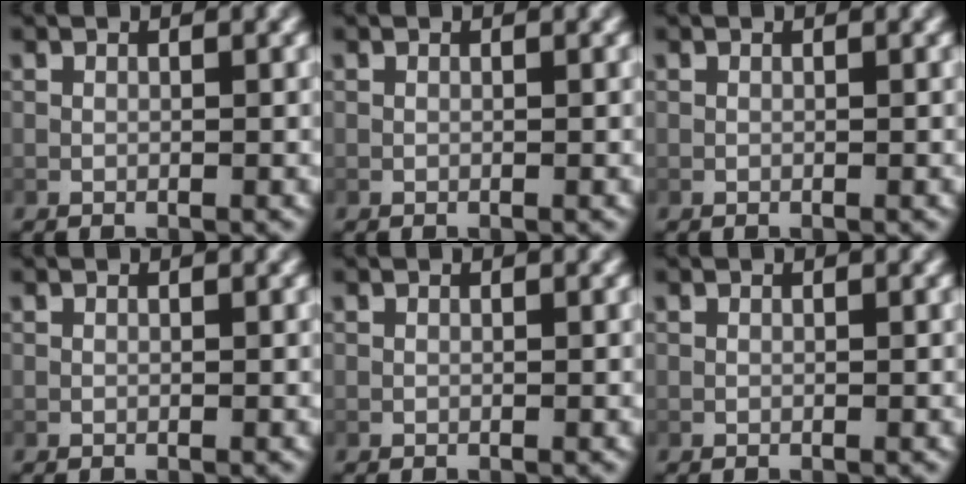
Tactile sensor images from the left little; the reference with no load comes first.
{"total": 0.0}
{"total": 0.0}
{"total": 0.0}
{"total": 0.0}
{"total": 0.0}